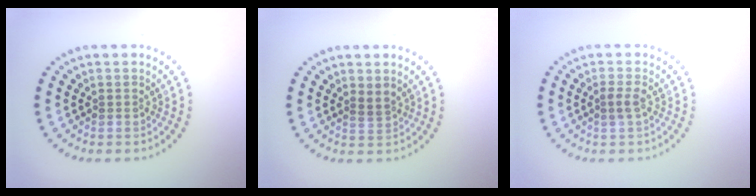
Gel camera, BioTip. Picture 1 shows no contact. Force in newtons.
{"total": 1.2, "press": 0.8, "slide": 0.8}
{"total": 1.1, "press": 1.0, "slide": 0.4}